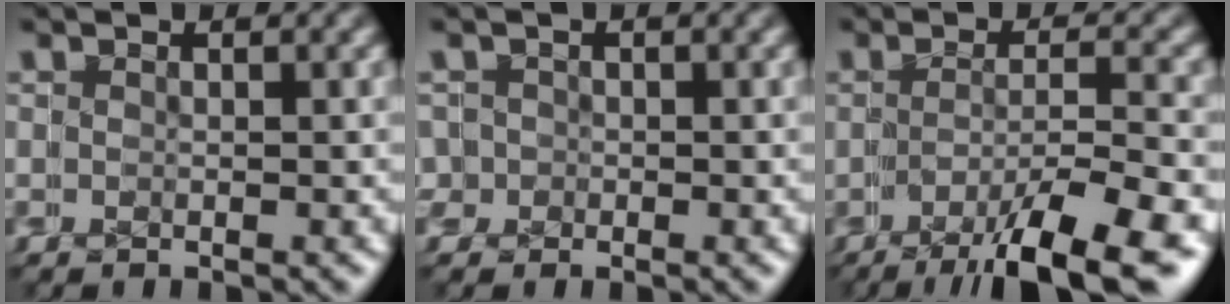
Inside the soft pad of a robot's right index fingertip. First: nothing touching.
{"total": 2.9, "force": [-0.4, 2.8, 0.5], "torque": [-0.003, 0.006, -0.015]}
{"total": 8.3, "force": [-6.4, 1.6, 5.0], "torque": [-0.053, -0.008, -0.084]}